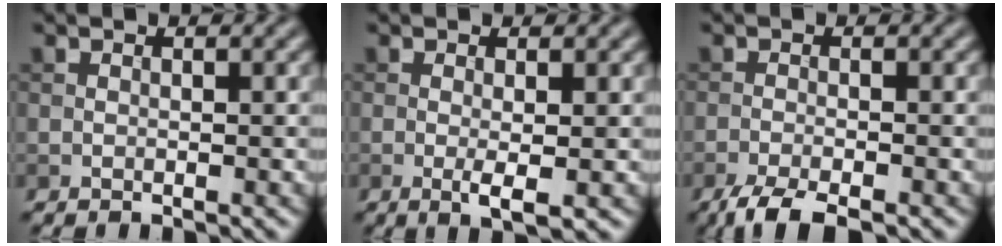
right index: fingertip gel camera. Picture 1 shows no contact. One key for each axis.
{"total": 2.0, "fx": -0.2, "fy": 0.3, "fz": 2.0, "tx": -0.038, "ty": -0.006, "tz": -0.004}
{"total": 3.5, "fx": -2.7, "fy": 0.6, "fz": 2.1, "tx": -0.044, "ty": -0.006, "tz": -0.056}